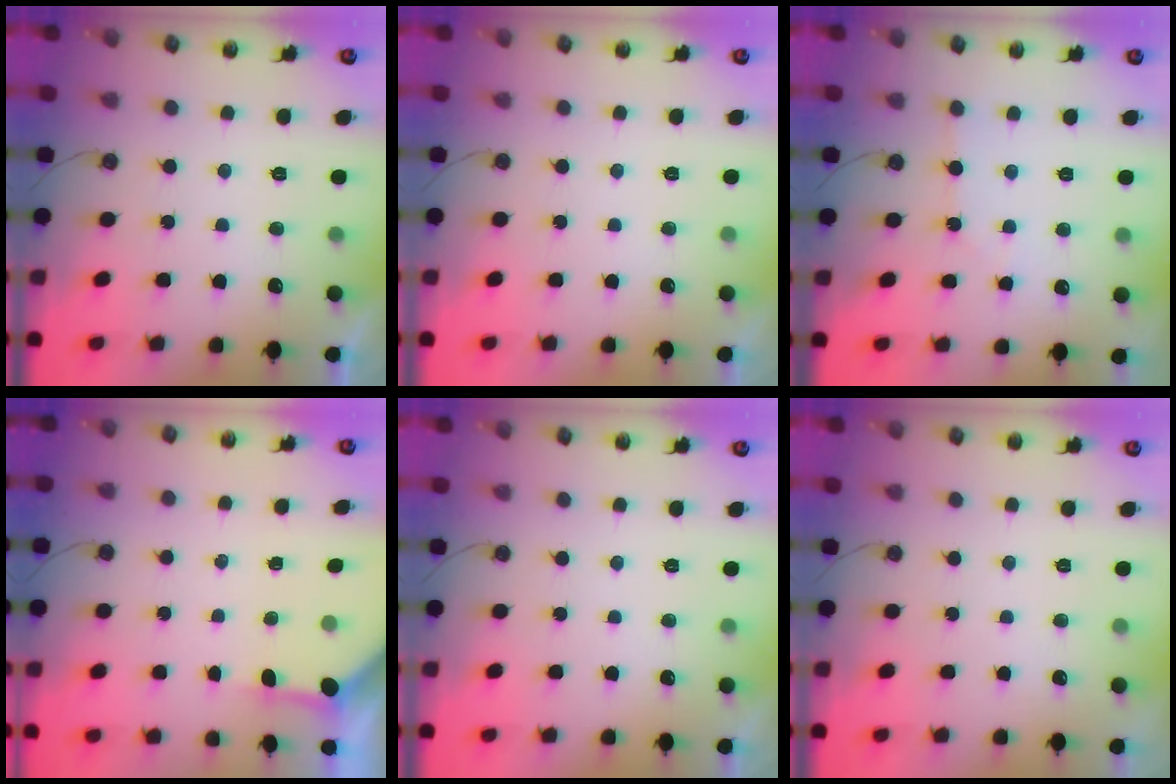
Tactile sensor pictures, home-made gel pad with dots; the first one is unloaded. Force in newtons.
{"total": 0.0}
{"total": 2.9, "press": 2.8, "slide": 0.4}
{"total": 3.4, "press": 3.3, "slide": 0.4}
{"total": 0.0}
{"total": 0.0}